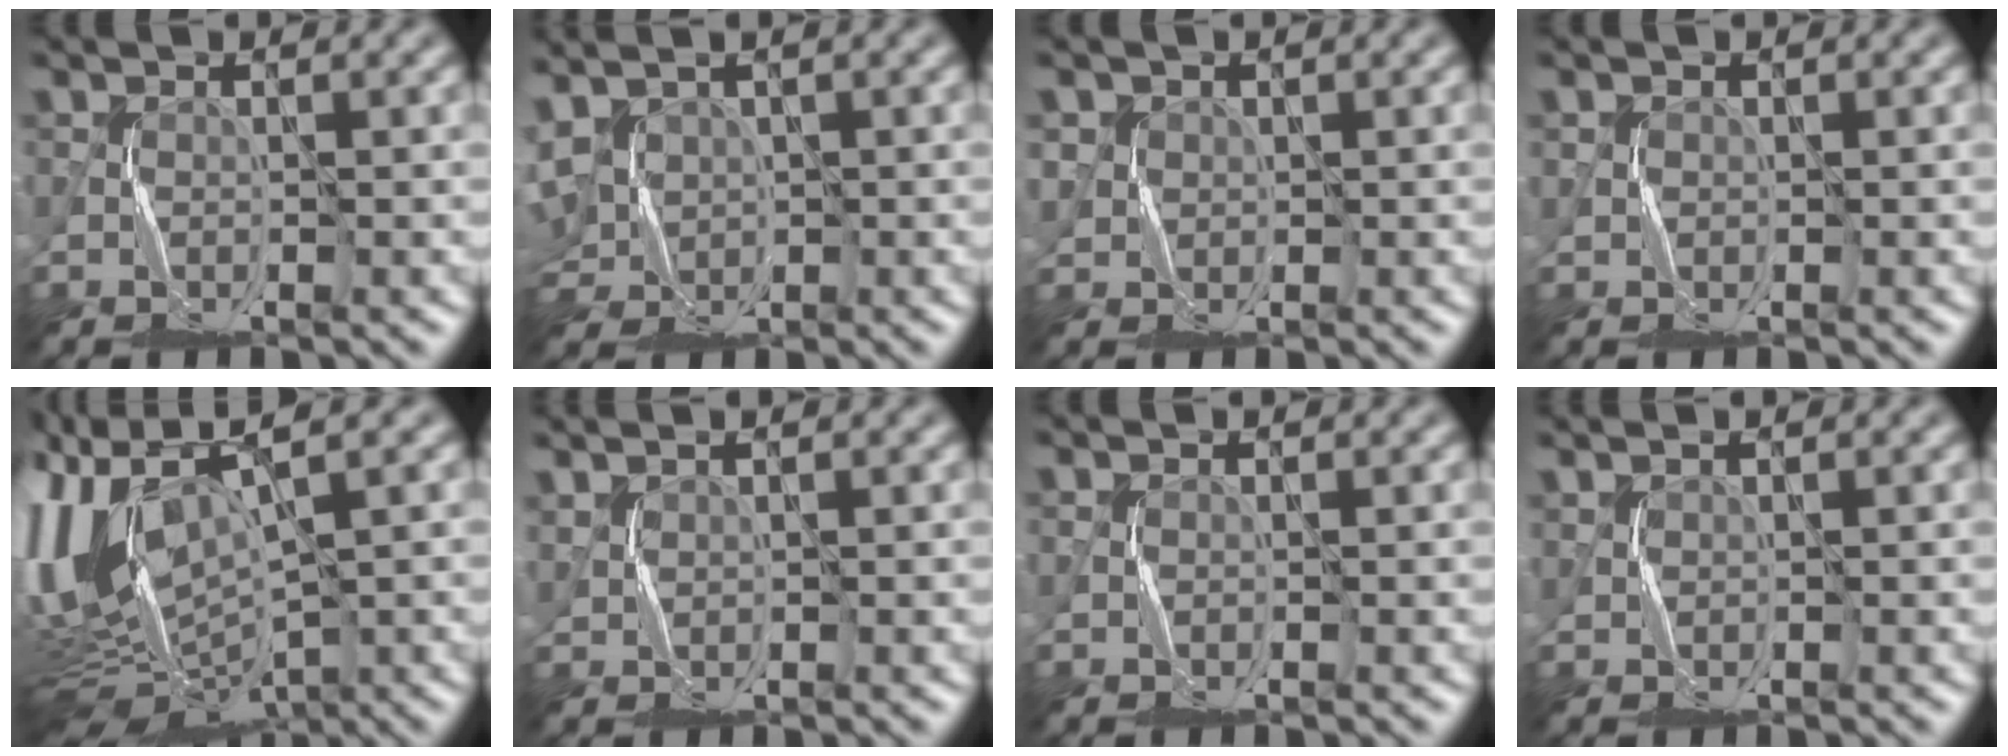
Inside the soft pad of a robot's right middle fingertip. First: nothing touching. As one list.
[{"total": 6.3, "force": [1.4, 4.7, 4.0], "torque": [-0.110, 0.008, 0.029]}, {"total": 1.7, "force": [0.8, 1.5, -0.2], "torque": [-0.003, -0.002, 0.024]}, {"total": 0.6, "force": [0.3, 0.4, -0.3], "torque": [0.008, -0.002, 0.003]}, {"total": 12.1, "force": [2.0, 6.2, 10.2], "torque": [-0.251, 0.004, 0.057]}, {"total": 1.2, "force": [1.2, 0.2, -0.1], "torque": [-0.003, 0.000, 0.030]}, {"total": 0.0}, {"total": 0.9, "force": [0.9, 0.2, -0.1], "torque": [0.000, -0.001, 0.018]}]